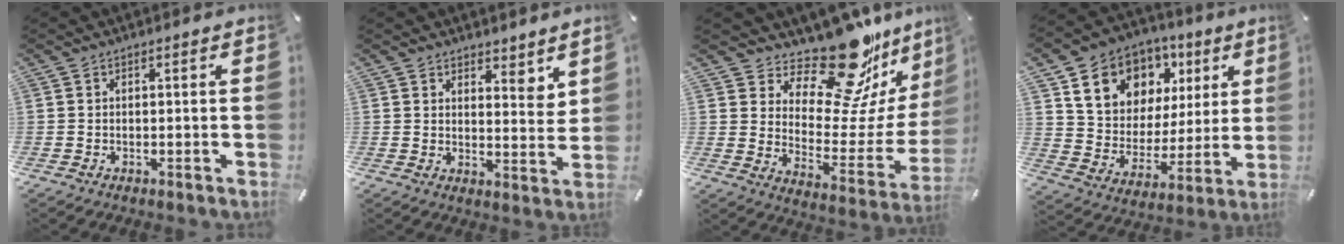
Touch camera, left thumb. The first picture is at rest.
{"total": 5.0, "force": [3.9, 2.8, 1.3], "torque": [0.000, -0.034, 0.064]}
{"total": 20.1, "force": [17.1, 6.5, 8.3], "torque": [-0.118, -0.151, 0.284]}
{"total": 14.3, "force": [7.9, 11.2, 3.9], "torque": [-0.080, -0.044, 0.150]}